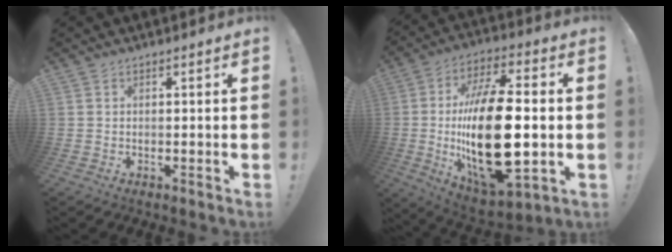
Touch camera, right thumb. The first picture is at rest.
{"total": 28.1, "force": [-1.2, 12.3, 25.3], "torque": [-0.480, -0.009, -0.015]}